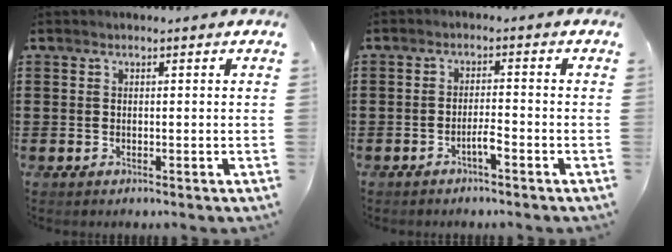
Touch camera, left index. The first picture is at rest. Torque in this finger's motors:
{"motor_torque": [0.05, 0.06, 0.19, 0.04]}